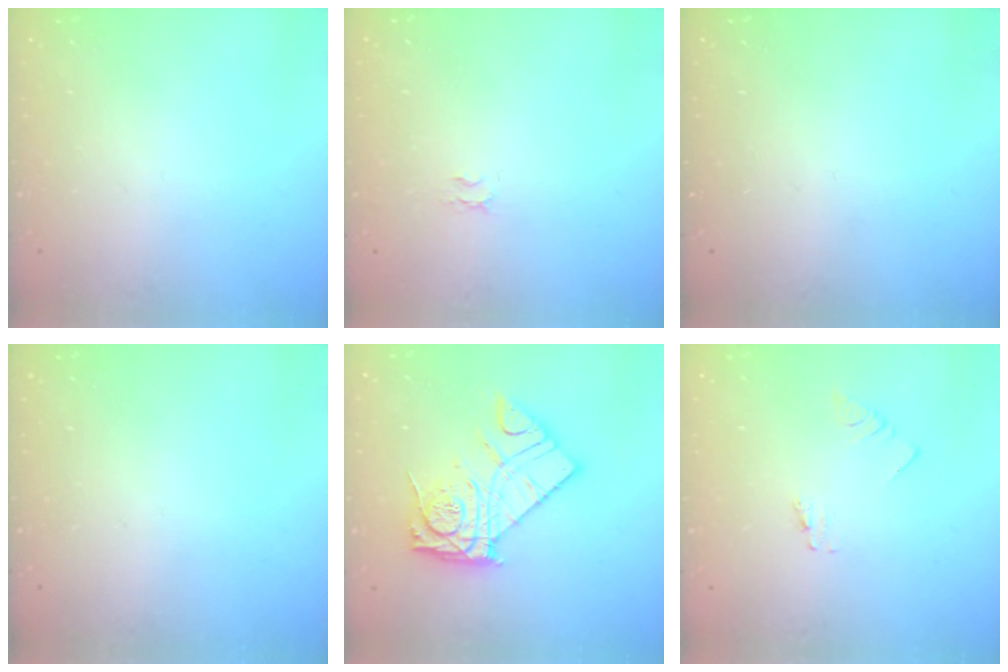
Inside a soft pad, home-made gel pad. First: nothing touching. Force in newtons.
{"total": 1.9, "press": 1.9, "slide": 0.2}
{"total": 0.0}
{"total": 0.0}
{"total": 15.6, "press": 15.5, "slide": 1.3}
{"total": 0.0}